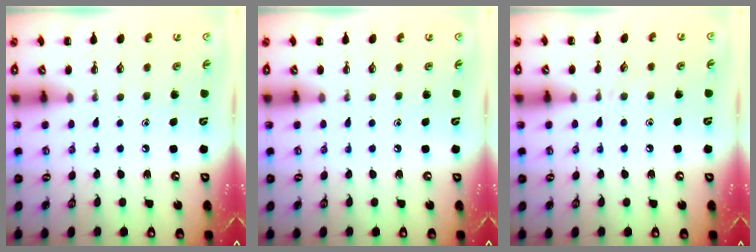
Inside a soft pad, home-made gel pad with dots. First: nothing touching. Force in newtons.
{"total": 0.0}
{"total": 2.5, "press": 2.3, "slide": 0.9}